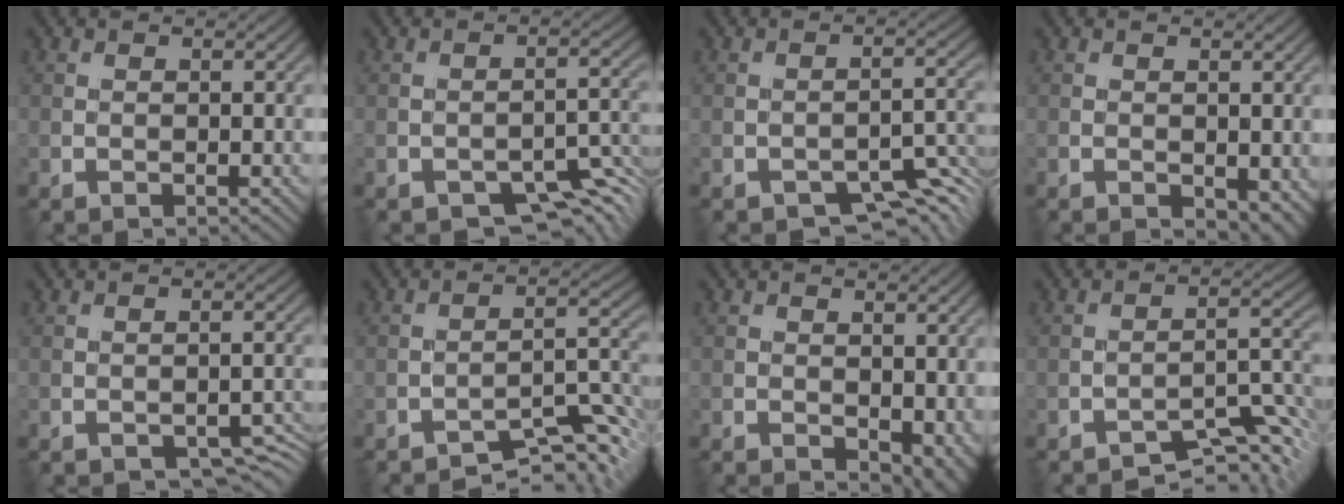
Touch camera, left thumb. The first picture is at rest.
{"total": 5.7, "force": [-4.2, 2.0, 3.3], "torque": [-0.037, -0.003, -0.056]}
{"total": 5.2, "force": [-4.0, 1.6, 2.9], "torque": [-0.033, 0.001, -0.053]}
{"total": 2.8, "force": [-0.9, 1.3, 2.3], "torque": [-0.031, -0.010, -0.007]}
{"total": 2.7, "force": [-1.8, 1.2, 1.6], "torque": [-0.021, -0.004, -0.016]}
{"total": 7.1, "force": [-5.8, 1.0, 3.9], "torque": [-0.051, 0.015, -0.090]}
{"total": 4.8, "force": [-1.6, 2.8, 3.5], "torque": [-0.052, -0.021, -0.008]}
{"total": 6.4, "force": [-5.3, 1.0, 3.4], "torque": [-0.045, 0.011, -0.079]}